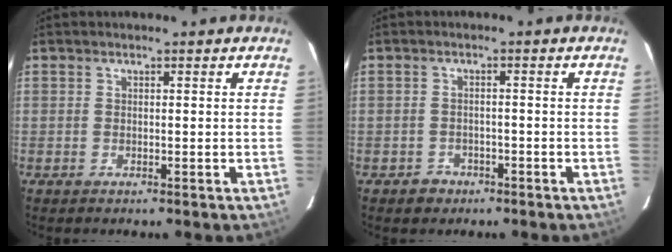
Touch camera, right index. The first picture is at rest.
{"total": 2.9, "force": [-1.8, 2.2, 0.3], "torque": [-0.014, 0.005, -0.023]}